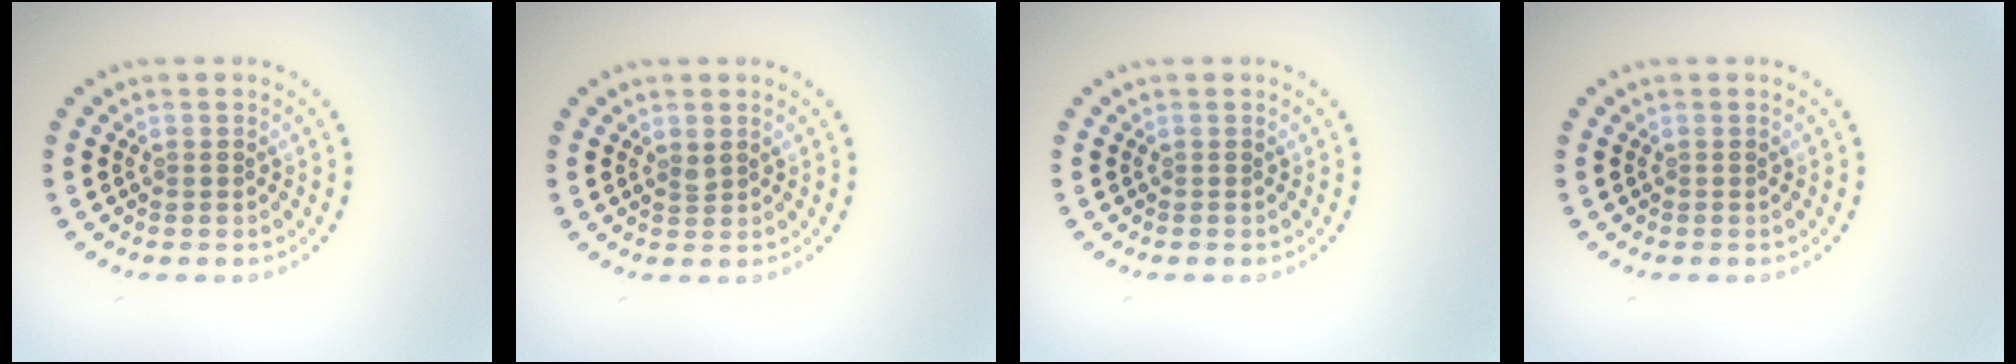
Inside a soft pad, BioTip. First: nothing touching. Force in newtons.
{"total": 0.6, "press": 0.5, "slide": 0.3}
{"total": 0.0}
{"total": 0.0}